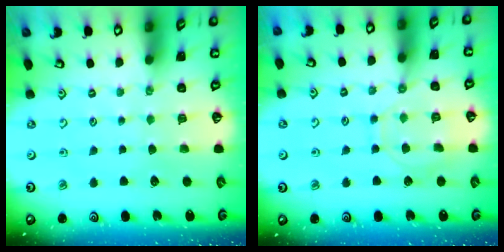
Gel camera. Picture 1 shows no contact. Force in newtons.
{"total": 10.1, "press": 10.0, "slide": 0.9}